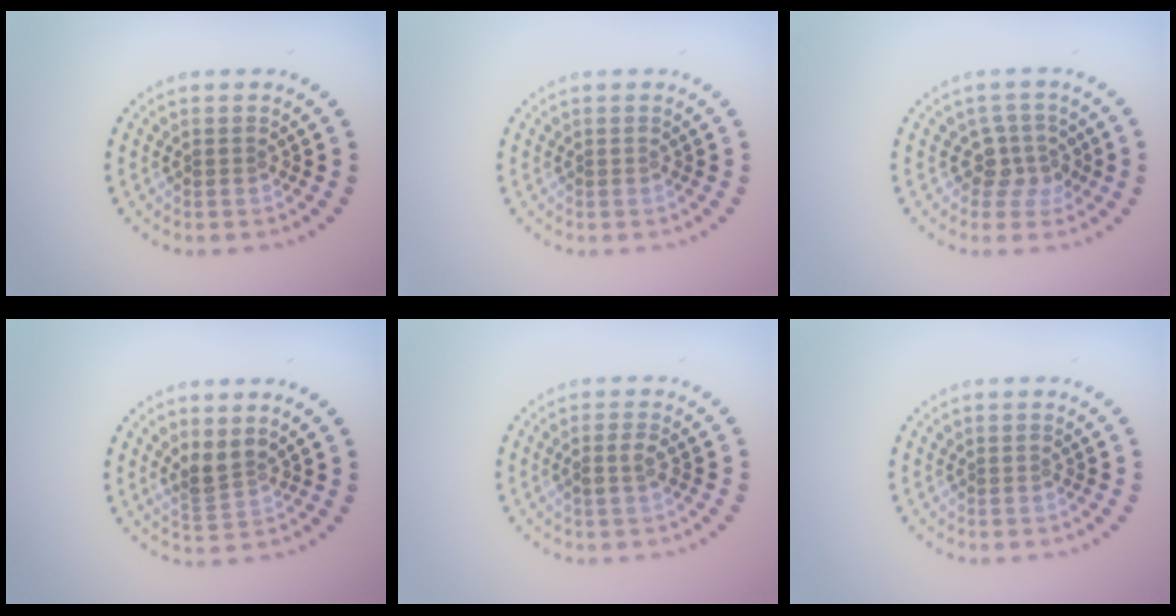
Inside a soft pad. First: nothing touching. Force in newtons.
{"total": 0.0}
{"total": 2.6, "press": 2.1, "slide": 1.5}
{"total": 2.3, "press": 1.8, "slide": 1.5}
{"total": 1.5, "press": 1.3, "slide": 0.6}
{"total": 0.0}